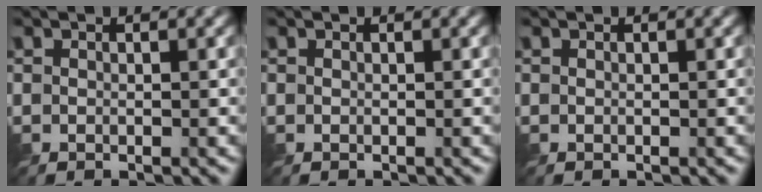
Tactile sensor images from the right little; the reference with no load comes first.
{"total": 0.0}
{"total": 0.0}